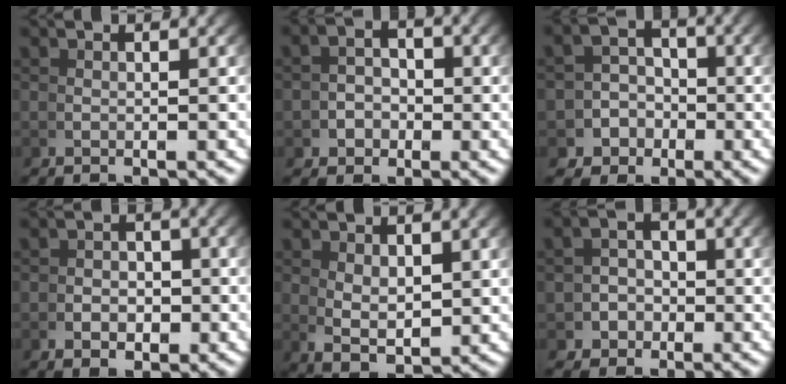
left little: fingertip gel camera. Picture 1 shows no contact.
{"total": 3.0, "force": [-0.9, 2.4, 1.4], "torque": [-0.017, -0.009, -0.016]}
{"total": 6.8, "force": [-2.4, 6.0, 2.0], "torque": [-0.031, -0.017, -0.047]}
{"total": 2.2, "force": [-1.0, 1.3, 1.4], "torque": [-0.003, -0.004, -0.018]}
{"total": 4.1, "force": [-0.5, 2.3, 3.4], "torque": [-0.070, -0.032, 0.015]}
{"total": 4.4, "force": [-1.5, 3.7, 1.6], "torque": [-0.023, -0.014, -0.025]}